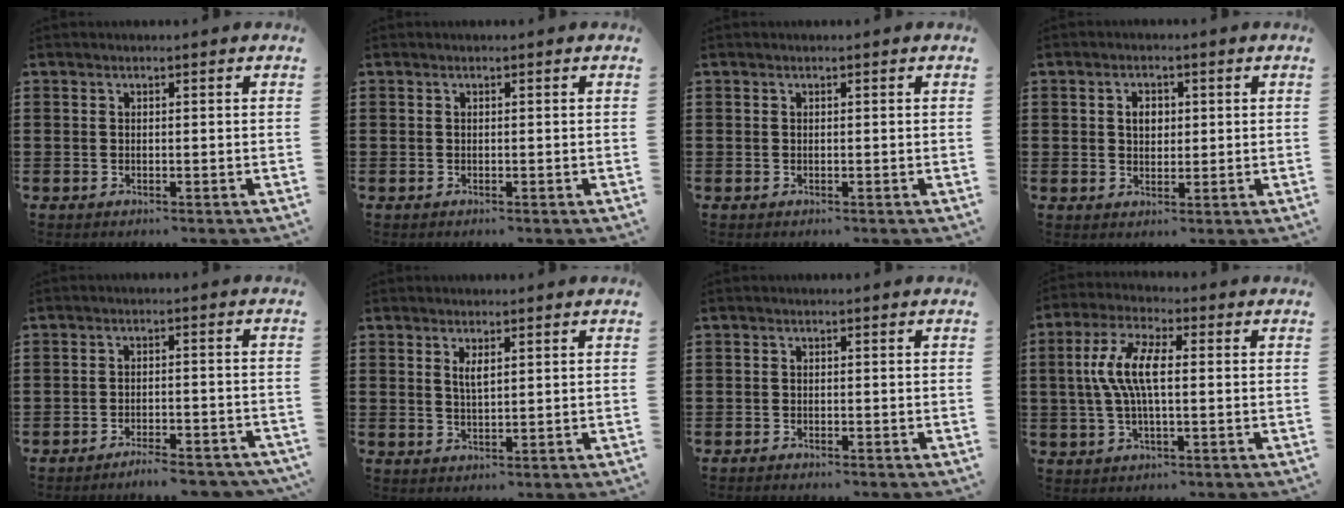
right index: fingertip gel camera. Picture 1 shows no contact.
{"total": 0.0}
{"total": 0.0}
{"total": 2.8, "force": [0.5, 2.0, 1.9], "torque": [-0.043, 0.011, 0.006]}
{"total": 3.8, "force": [-3.7, 0.0, 1.2], "torque": [-0.020, 0.000, -0.073]}
{"total": 2.1, "force": [0.9, 0.6, 1.8], "torque": [-0.037, 0.003, 0.015]}
{"total": 0.8, "force": [-0.8, 0.0, 0.0], "torque": [-0.001, 0.001, -0.018]}
{"total": 7.9, "force": [0.1, 2.8, 7.3], "torque": [-0.168, -0.002, -0.008]}